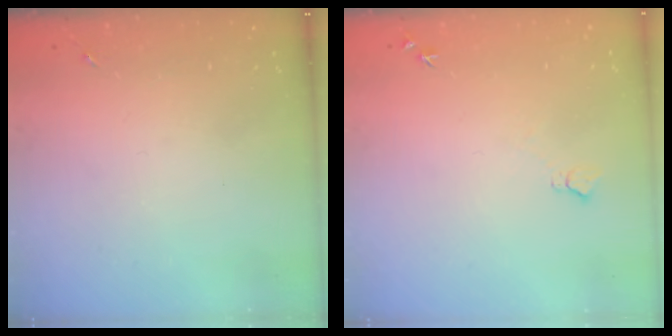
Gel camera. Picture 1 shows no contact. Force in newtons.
{"total": 5.5, "press": 5.5, "slide": 0.7}